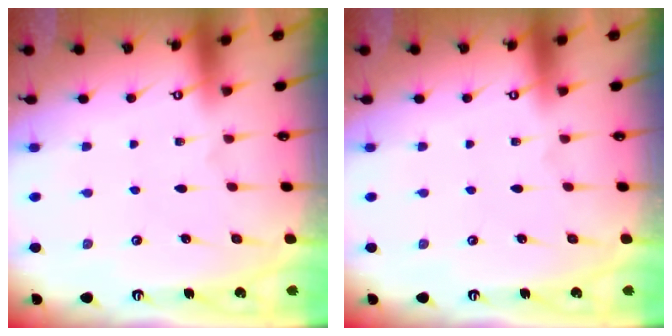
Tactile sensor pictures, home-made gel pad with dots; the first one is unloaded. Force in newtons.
{"total": 0.0}